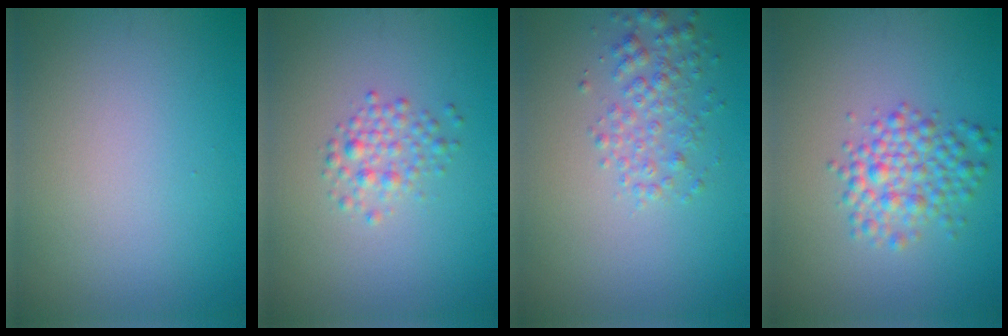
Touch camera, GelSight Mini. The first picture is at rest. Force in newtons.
{"total": 2.0, "press": 2.0, "slide": 0.0}
{"total": 2.6, "press": 2.6, "slide": 0.0}
{"total": 3.6, "press": 3.6, "slide": 0.1}